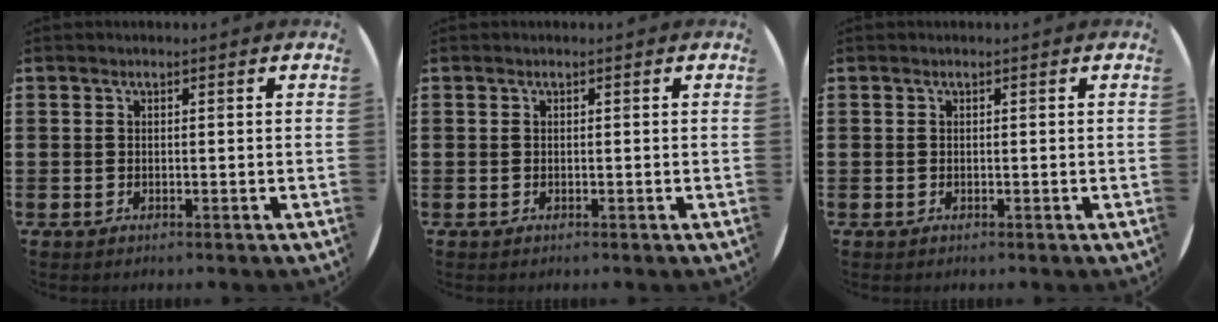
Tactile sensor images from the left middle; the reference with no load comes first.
{"total": 0.0}
{"total": 0.0}